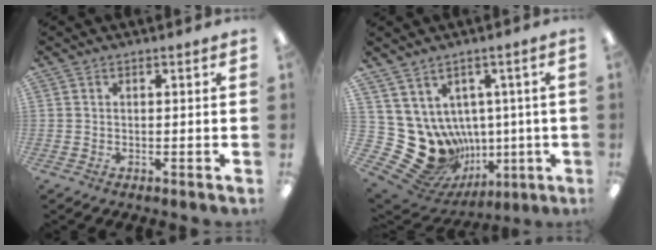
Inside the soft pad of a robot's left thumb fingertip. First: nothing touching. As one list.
[{"total": 16.2, "force": [-2.0, 14.0, 7.8], "torque": [-0.167, -0.028, 0.006]}]